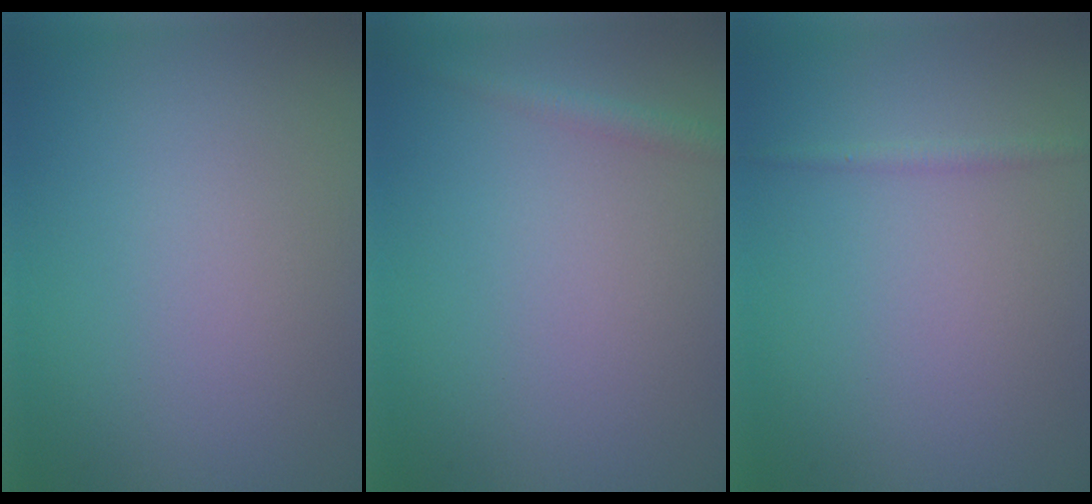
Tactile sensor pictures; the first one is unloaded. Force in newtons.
{"total": 1.3, "press": 1.3, "slide": 0.1}
{"total": 0.9, "press": 0.9, "slide": 0.1}